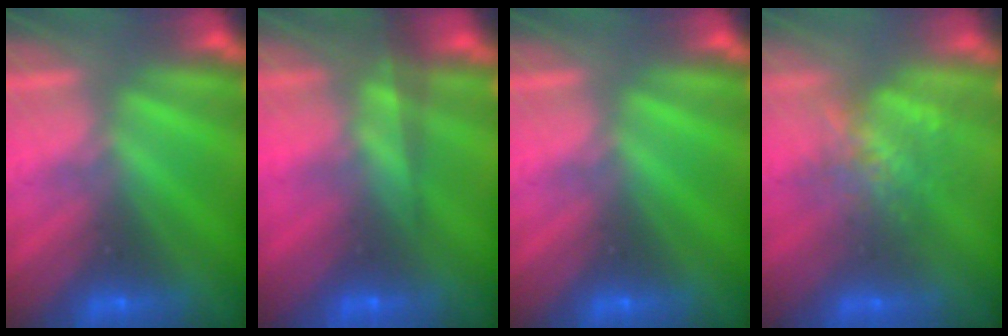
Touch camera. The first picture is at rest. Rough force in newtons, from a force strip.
{"total": 7.1}
{"total": 0.0}
{"total": 10.0}